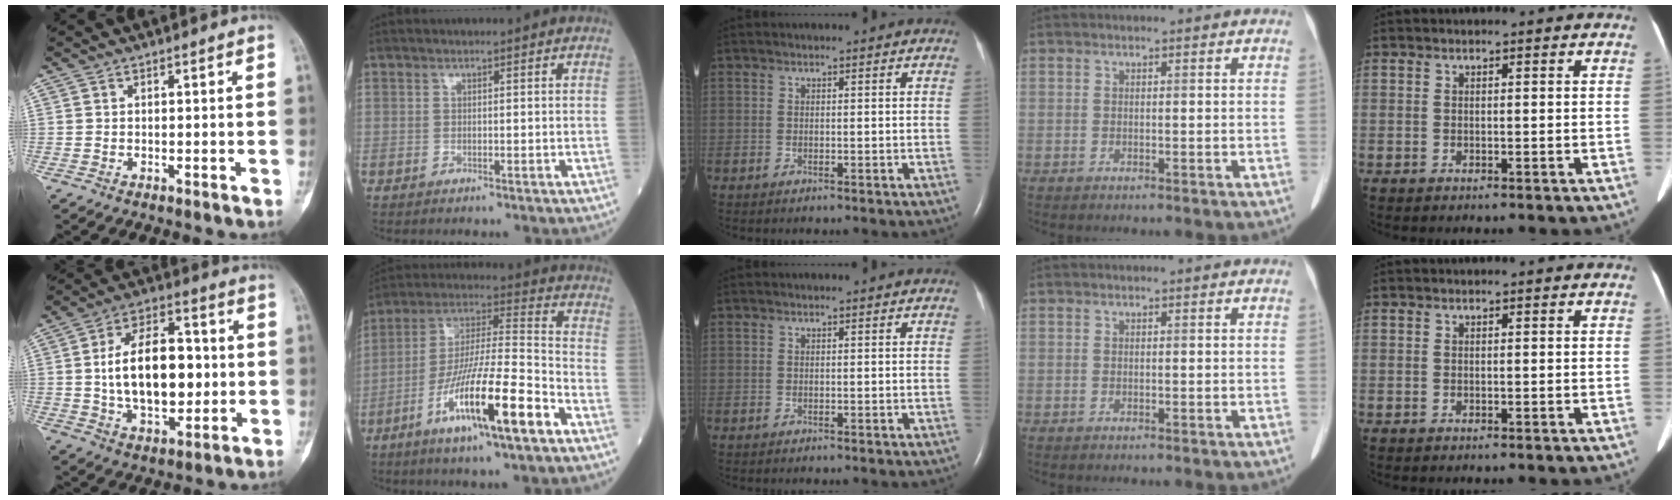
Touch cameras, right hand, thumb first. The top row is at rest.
{"thumb": {"total": 17.9, "force": [0.3, 10.5, 14.5], "torque": [-0.212, 0.016, 0.009]}, "index": {"total": 17.4, "force": [-8.3, 1.4, 15.3], "torque": [-0.288, -0.020, -0.147]}}